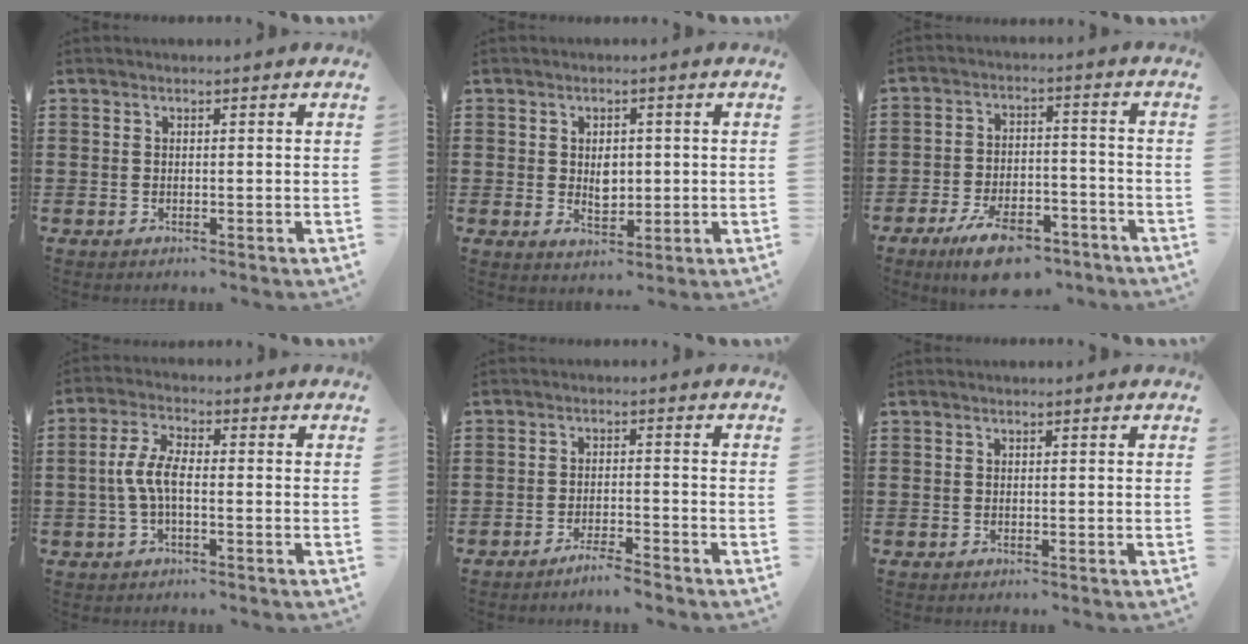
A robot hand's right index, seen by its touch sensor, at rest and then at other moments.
{"total": 3.7, "force": [0.2, 2.4, 2.7], "torque": [-0.040, 0.003, 0.000]}
{"total": 8.3, "force": [-6.0, 2.9, 4.9], "torque": [-0.092, 0.015, -0.107]}
{"total": 5.3, "force": [-0.9, 2.0, 4.8], "torque": [-0.121, -0.005, -0.027]}
{"total": 2.9, "force": [-2.8, 0.0, 0.8], "torque": [-0.015, 0.003, -0.054]}
{"total": 0.0}